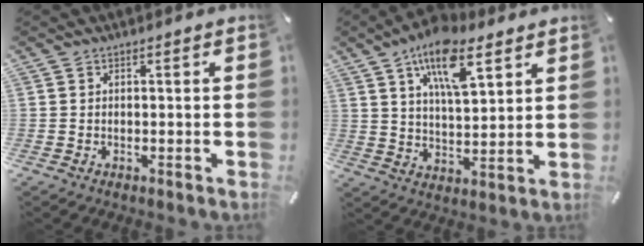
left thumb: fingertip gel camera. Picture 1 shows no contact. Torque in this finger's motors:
{"motor_torque": [0.50, 0.49, 1.74, -1.03, 0.52]}